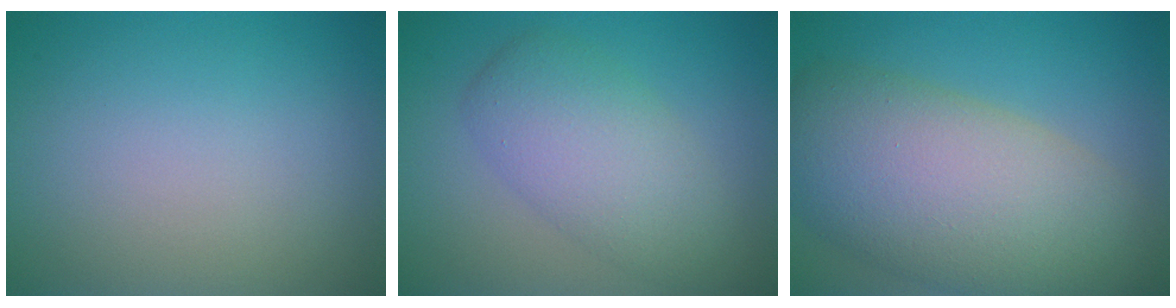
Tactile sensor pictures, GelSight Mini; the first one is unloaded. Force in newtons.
{"total": 5.3, "press": 5.3, "slide": 0.2}
{"total": 12.2, "press": 12.2, "slide": 0.8}